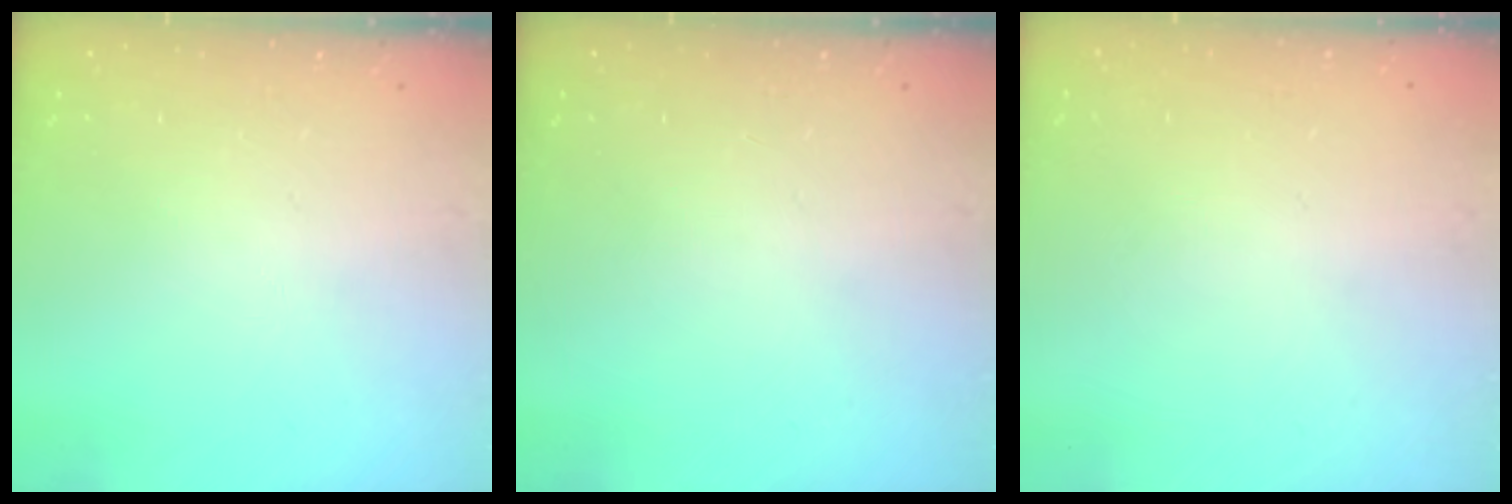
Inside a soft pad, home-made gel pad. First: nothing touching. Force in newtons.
{"total": 0.0}
{"total": 0.0}